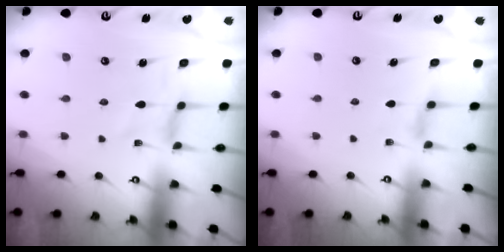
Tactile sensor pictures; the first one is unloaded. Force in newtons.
{"total": 2.4, "press": 2.4, "slide": 0.4}